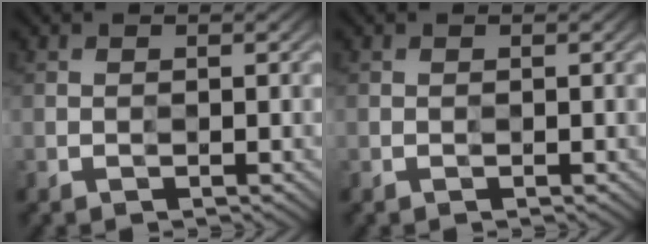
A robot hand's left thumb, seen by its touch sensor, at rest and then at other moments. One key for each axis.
{"total": 0.0}